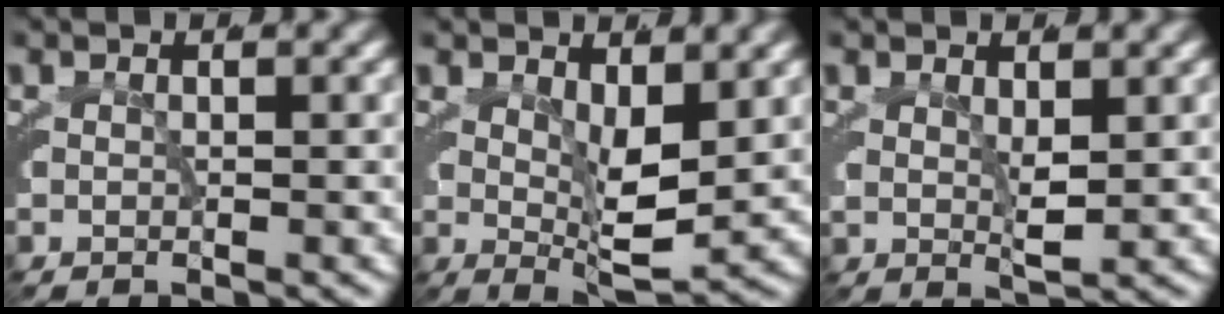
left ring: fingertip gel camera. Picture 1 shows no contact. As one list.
[{"total": 4.0, "force": [1.4, 0.7, 3.7], "torque": [-0.041, -0.015, 0.030]}, {"total": 1.8, "force": [1.0, -0.1, 1.5], "torque": [-0.016, -0.008, 0.023]}]